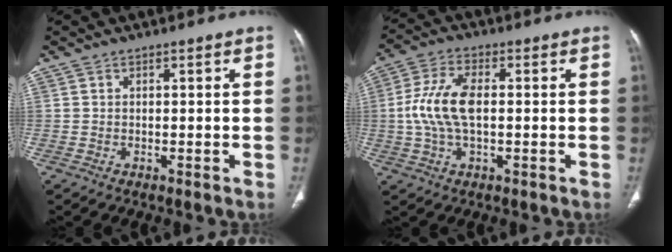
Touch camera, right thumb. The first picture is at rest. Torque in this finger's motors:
{"motor_torque": [1.21, 2.16, 1.05, -0.49, 0.15]}